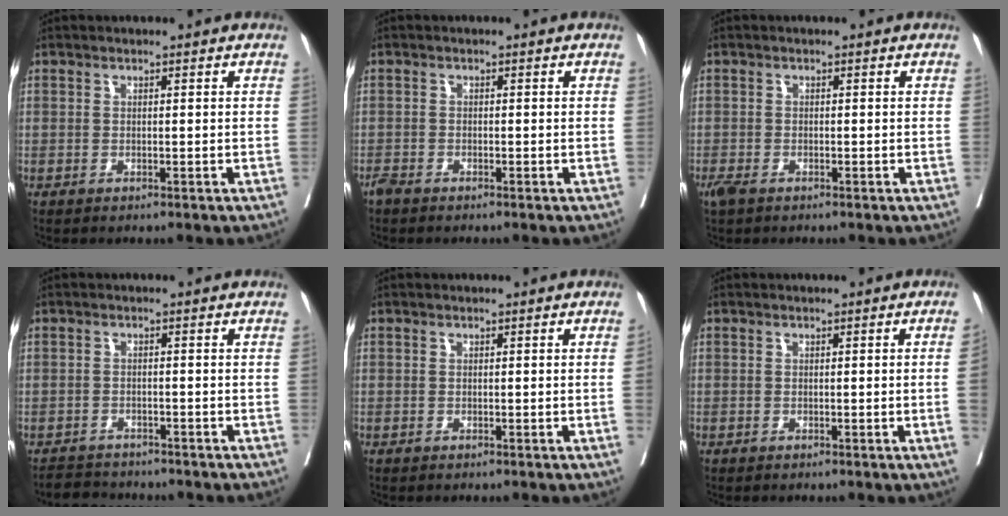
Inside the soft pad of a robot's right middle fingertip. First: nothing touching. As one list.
[{"total": 1.2, "force": [-1.2, 0.1, 0.5], "torque": [-0.016, -0.004, -0.026]}, {"total": 2.4, "force": [-1.7, 0.9, 1.4], "torque": [-0.034, -0.008, -0.029]}, {"total": 4.0, "force": [-3.8, 1.1, -0.2], "torque": [0.003, -0.009, -0.065]}, {"total": 0.6, "force": [-0.1, -0.2, 0.5], "torque": [-0.007, 0.000, 0.001]}, {"total": 1.7, "force": [-0.3, -0.6, 1.6], "torque": [-0.020, -0.003, -0.003]}]